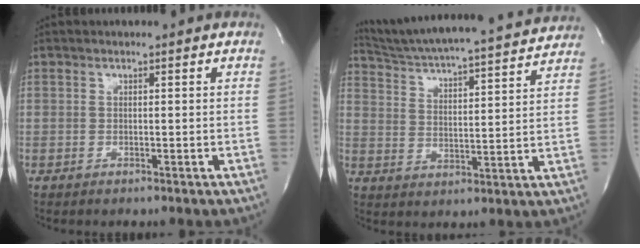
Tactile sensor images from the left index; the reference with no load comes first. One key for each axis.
{"total": 20.8, "fx": 19.6, "fy": 0.6, "fz": 7.0, "tx": -0.121, "ty": -0.017, "tz": 0.274}